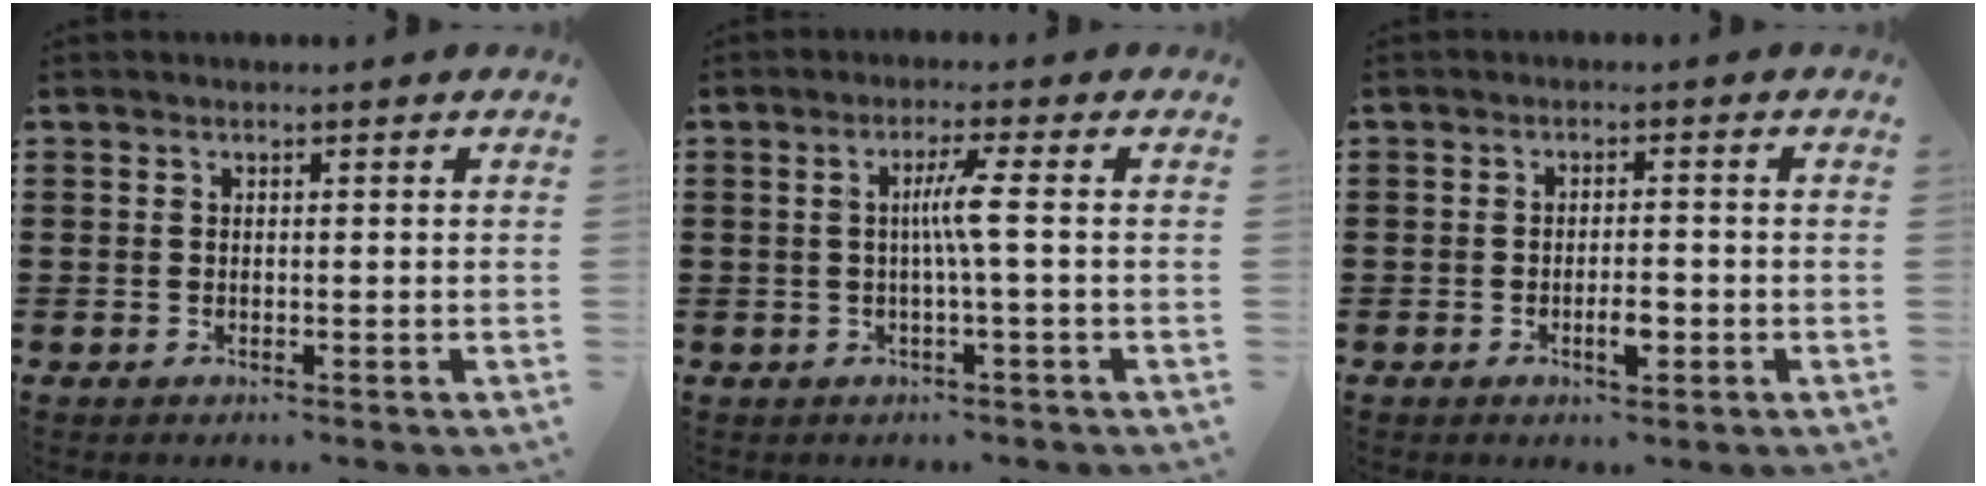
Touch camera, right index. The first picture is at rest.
{"total": 4.0, "force": [-0.1, -0.6, 4.0], "torque": [-0.074, -0.007, -0.009]}
{"total": 3.1, "force": [-1.2, 1.1, 2.7], "torque": [-0.048, 0.003, -0.020]}